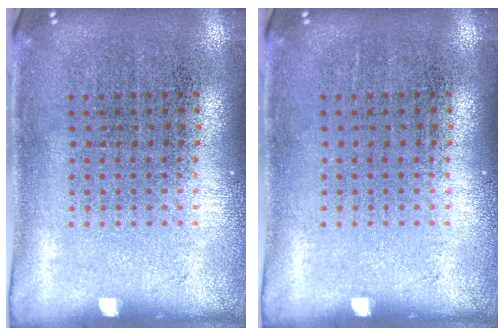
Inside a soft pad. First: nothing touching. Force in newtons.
{"total": 0.0}